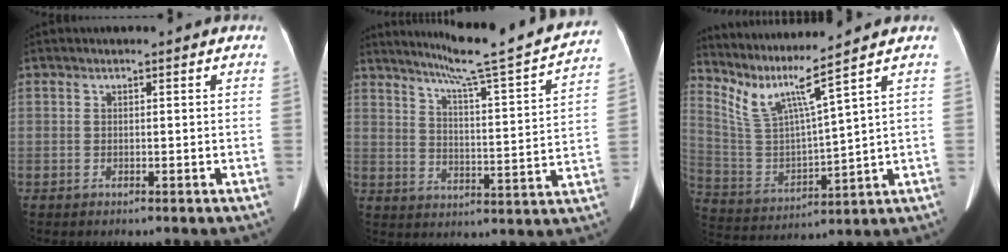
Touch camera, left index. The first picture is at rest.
{"total": 20.0, "force": [18.0, -0.9, 8.6], "torque": [-0.136, -0.043, 0.235]}
{"total": 10.4, "force": [8.0, -1.6, 6.4], "torque": [-0.136, -0.009, 0.168]}